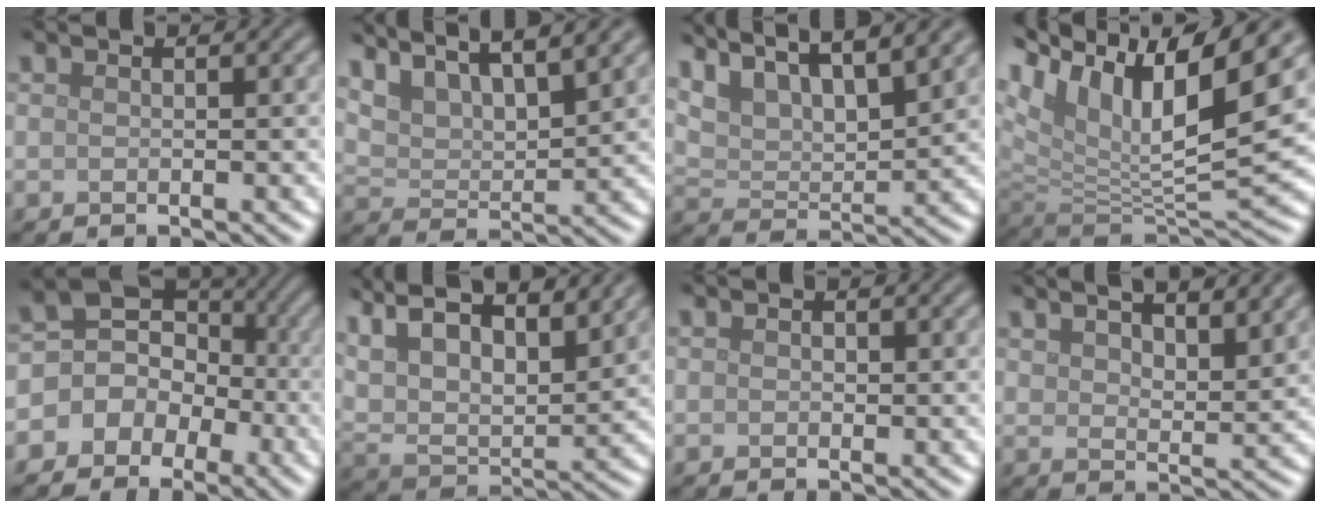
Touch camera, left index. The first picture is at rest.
{"total": 9.9, "force": [7.9, 2.8, 5.2], "torque": [-0.099, 0.029, 0.106]}
{"total": 11.2, "force": [8.9, 3.3, 6.0], "torque": [-0.118, 0.025, 0.123]}
{"total": 15.0, "force": [7.2, 6.0, 11.6], "torque": [-0.230, 0.025, 0.125]}
{"total": 7.8, "force": [-1.2, 7.2, 2.7], "torque": [-0.031, 0.036, -0.055]}
{"total": 15.9, "force": [9.8, 6.6, 10.6], "torque": [-0.212, 0.041, 0.142]}
{"total": 0.5, "force": [0.1, 0.4, 0.3], "torque": [-0.004, -0.002, -0.001]}
{"total": 8.4, "force": [5.3, 3.4, 5.5], "torque": [-0.069, 0.018, 0.063]}